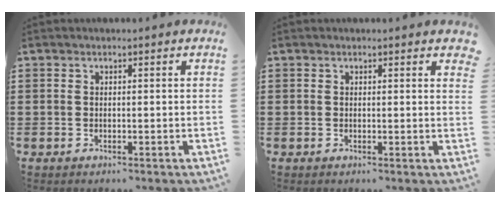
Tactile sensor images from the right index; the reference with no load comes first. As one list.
[{"total": 0.6, "force": [0.4, 0.3, 0.3], "torque": [-0.006, 0.003, 0.008]}]